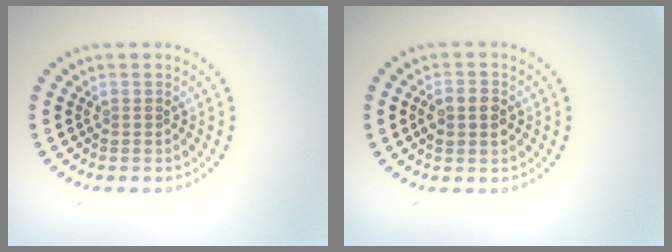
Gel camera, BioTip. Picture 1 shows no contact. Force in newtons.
{"total": 2.2, "press": 2.2, "slide": 0.1}